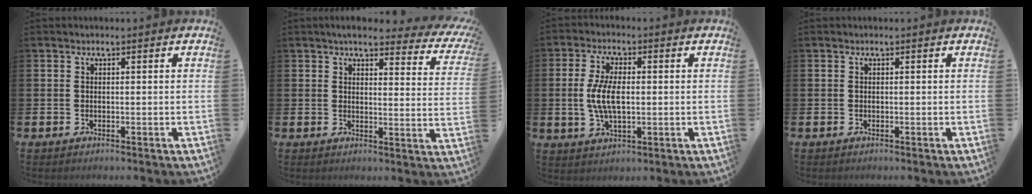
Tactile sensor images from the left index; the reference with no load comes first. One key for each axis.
{"total": 4.4, "fx": 3.9, "fy": 1.2, "fz": 1.8, "tx": -0.032, "ty": -0.027, "tz": 0.061}
{"total": 6.5, "fx": 0.2, "fy": 3.0, "fz": 5.7, "tx": -0.118, "ty": 0.005, "tz": -0.001}
{"total": 0.0}